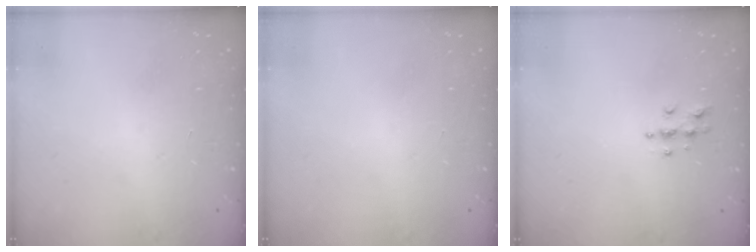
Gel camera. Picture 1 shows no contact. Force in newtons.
{"total": 0.0}
{"total": 3.9, "press": 3.9, "slide": 0.3}